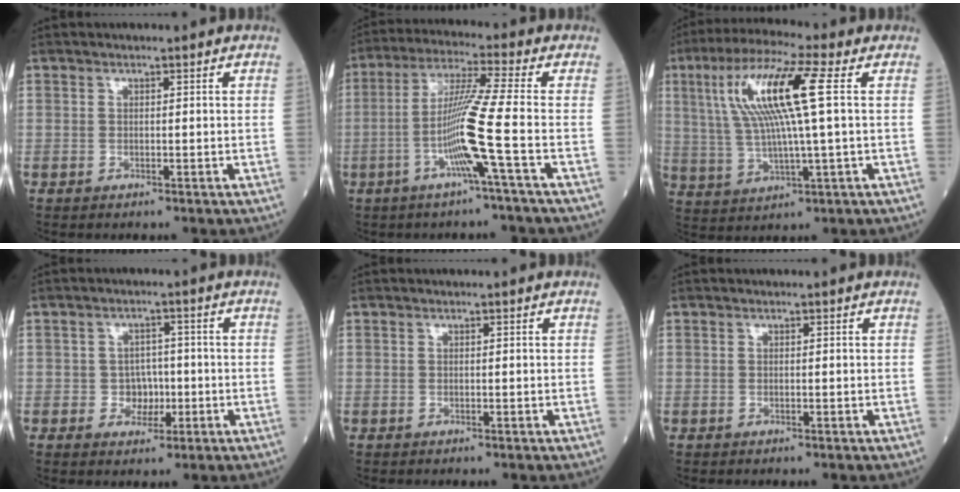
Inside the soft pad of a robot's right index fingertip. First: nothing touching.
{"total": 10.0, "force": [-3.1, -2.5, 9.1], "torque": [-0.180, -0.002, -0.063]}
{"total": 13.5, "force": [3.3, 0.5, 13.1], "torque": [-0.270, 0.019, 0.060]}
{"total": 3.4, "force": [-0.8, 3.0, 1.6], "torque": [-0.015, 0.008, -0.010]}
{"total": 0.0}
{"total": 0.0}